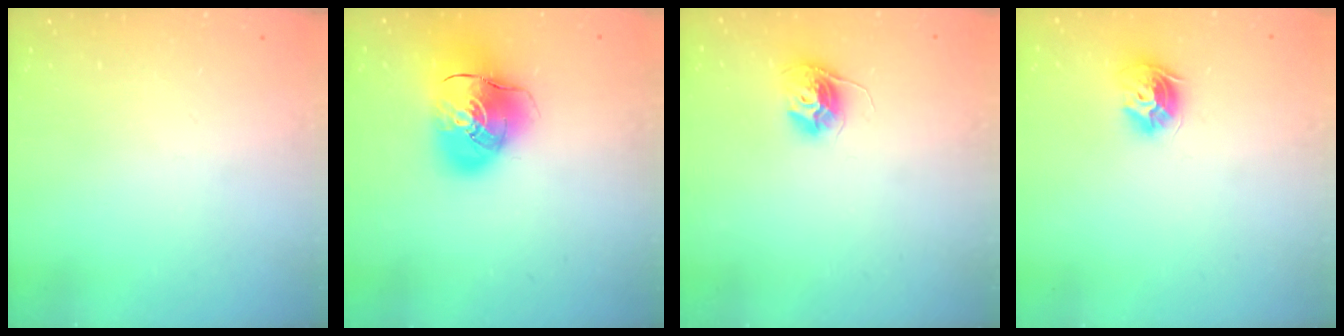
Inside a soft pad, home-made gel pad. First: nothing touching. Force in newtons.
{"total": 14.9, "press": 14.7, "slide": 2.5}
{"total": 10.8, "press": 10.8, "slide": 0.8}
{"total": 9.3, "press": 9.3, "slide": 1.0}